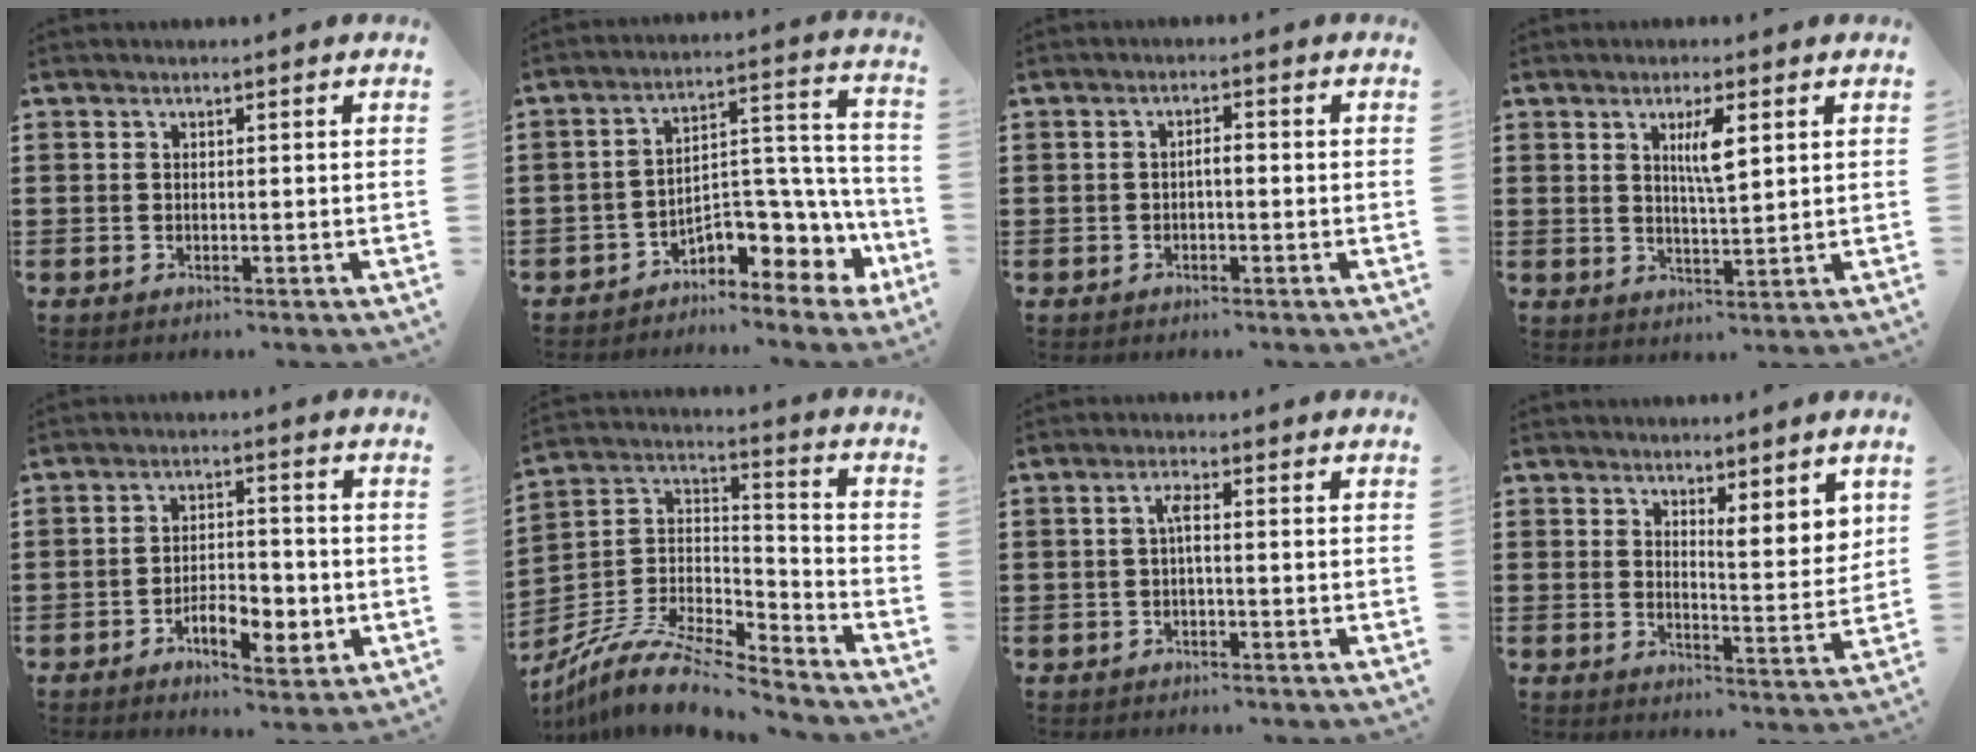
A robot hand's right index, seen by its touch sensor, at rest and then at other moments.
{"total": 7.1, "force": [-2.9, 4.7, 4.4], "torque": [-0.066, -0.023, -0.050]}
{"total": 1.6, "force": [-0.5, 0.5, 1.5], "torque": [-0.028, 0.002, -0.011]}
{"total": 4.6, "force": [1.7, 1.0, 4.1], "torque": [-0.070, 0.000, 0.022]}
{"total": 6.5, "force": [-2.8, 3.0, 5.1], "torque": [-0.081, 0.006, -0.052]}
{"total": 10.2, "force": [-8.7, 2.7, 4.6], "torque": [-0.100, 0.016, -0.176]}
{"total": 2.1, "force": [-0.2, 0.4, 2.1], "torque": [-0.042, 0.005, -0.006]}
{"total": 4.4, "force": [3.8, 1.1, 2.0], "torque": [-0.036, -0.014, 0.065]}